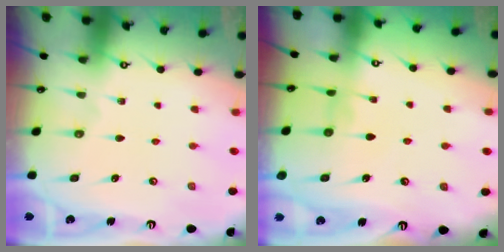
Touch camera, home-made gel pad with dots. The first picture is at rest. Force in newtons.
{"total": 1.8, "press": 1.8, "slide": 0.3}